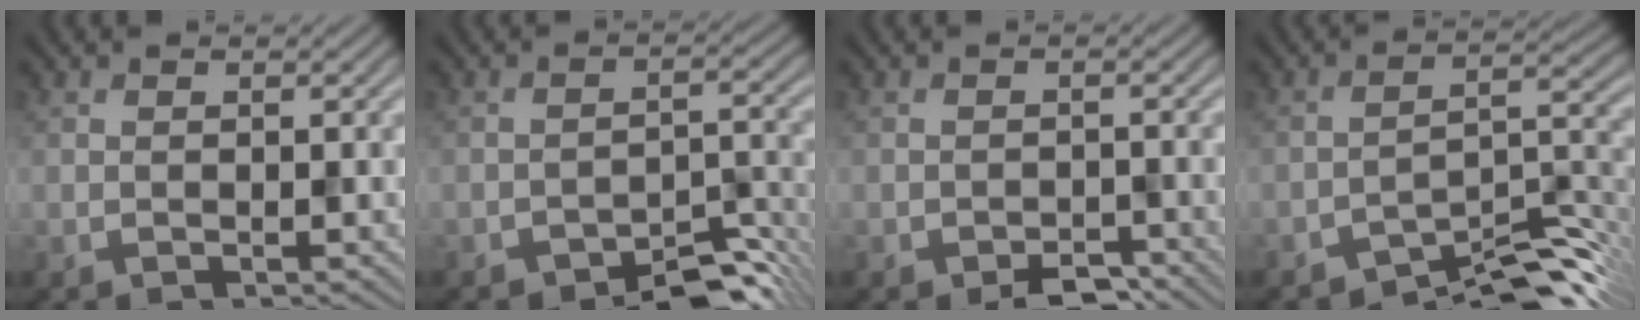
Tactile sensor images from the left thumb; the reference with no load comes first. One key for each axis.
{"total": 5.5, "fx": -4.5, "fy": 1.8, "fz": 2.6, "tx": -0.029, "ty": 0.008, "tz": -0.069}
{"total": 3.2, "fx": -2.6, "fy": 1.2, "fz": 1.4, "tx": -0.019, "ty": 0.000, "tz": -0.040}
{"total": 8.3, "fx": -7.0, "fy": 1.9, "fz": 4.0, "tx": -0.052, "ty": 0.008, "tz": -0.123}